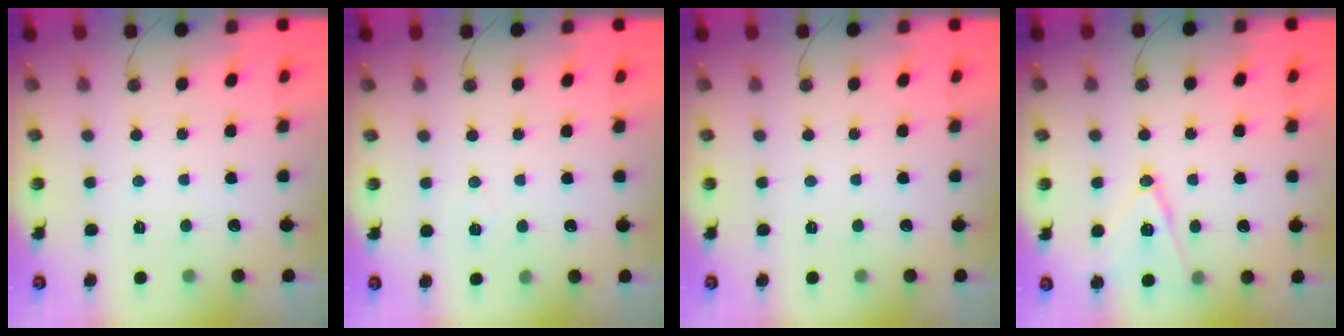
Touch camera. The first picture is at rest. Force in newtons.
{"total": 5.5, "press": 3.3, "slide": 4.4}
{"total": 0.0}
{"total": 12.7, "press": 12.2, "slide": 3.4}